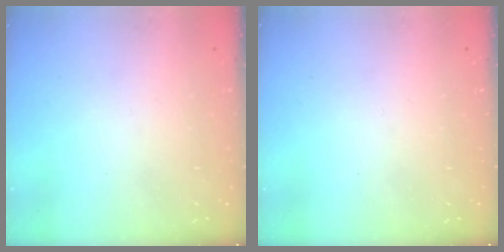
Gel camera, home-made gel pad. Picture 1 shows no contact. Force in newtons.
{"total": 0.0}